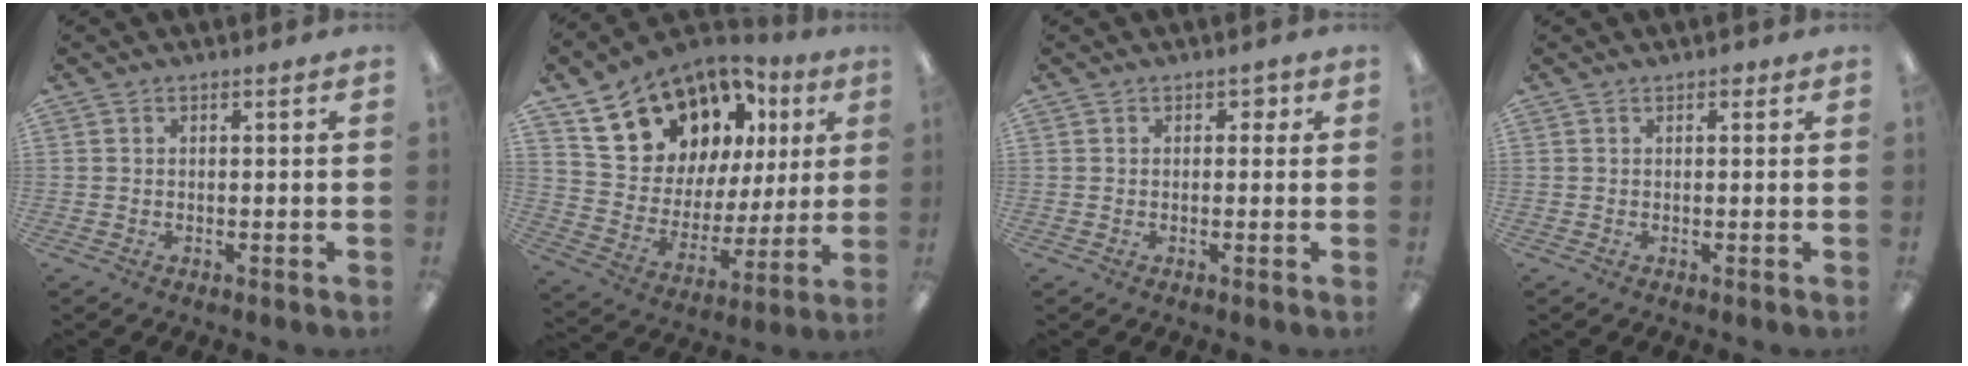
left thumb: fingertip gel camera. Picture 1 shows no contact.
{"total": 18.6, "force": [12.0, 12.2, 7.3], "torque": [-0.138, -0.065, 0.229]}
{"total": 2.0, "force": [0.3, 1.6, 1.2], "torque": [-0.008, 0.000, 0.000]}
{"total": 0.7, "force": [0.4, 0.4, 0.4], "torque": [-0.008, 0.004, 0.006]}